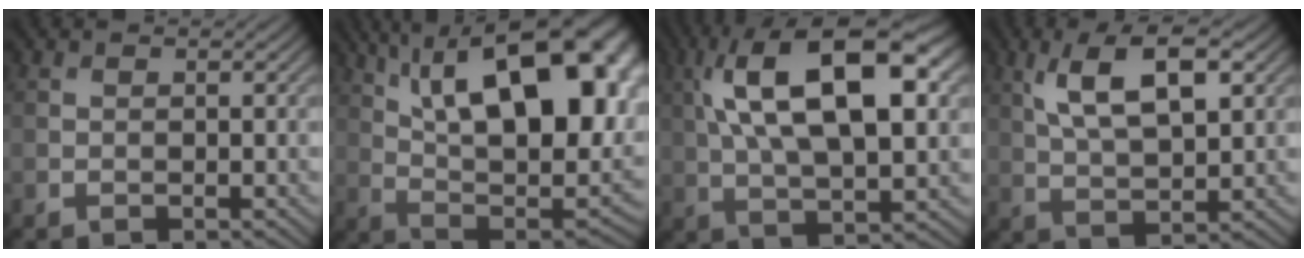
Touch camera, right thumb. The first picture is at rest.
{"total": 23.7, "force": [8.7, 11.4, 18.9], "torque": [-0.292, 0.053, 0.154]}
{"total": 17.1, "force": [5.1, 7.2, 14.7], "torque": [-0.258, 0.031, 0.074]}
{"total": 9.4, "force": [3.7, 3.6, 7.9], "torque": [-0.149, 0.011, 0.070]}